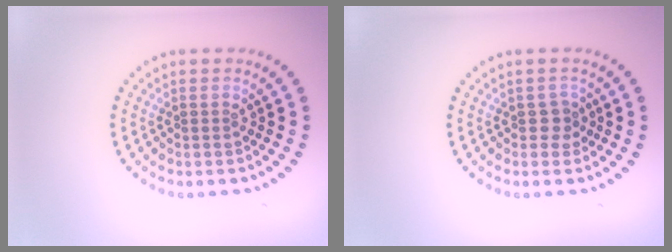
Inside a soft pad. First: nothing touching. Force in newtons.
{"total": 1.5, "press": 1.2, "slide": 0.8}